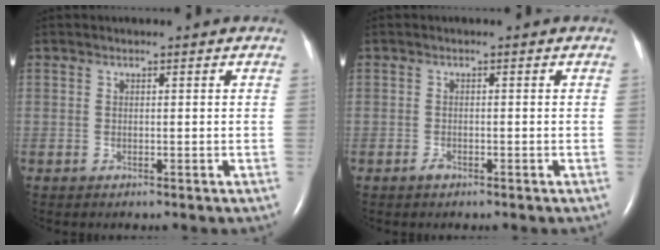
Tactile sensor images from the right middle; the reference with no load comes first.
{"total": 0.8, "force": [-0.6, 0.3, 0.4], "torque": [-0.012, 0.000, -0.009]}